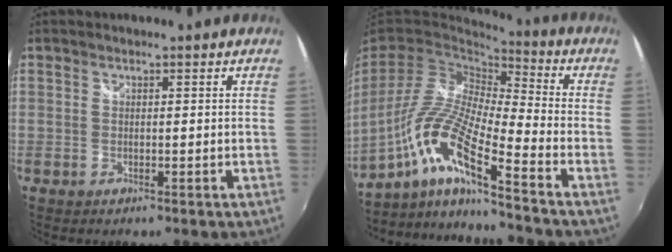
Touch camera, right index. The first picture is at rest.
{"total": 15.5, "force": [-8.7, 1.7, 12.8], "torque": [-0.243, -0.021, -0.179]}